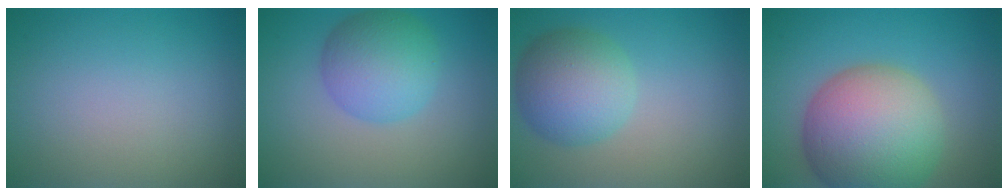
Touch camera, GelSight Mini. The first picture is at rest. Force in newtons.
{"total": 5.7, "press": 5.7, "slide": 0.0}
{"total": 6.1, "press": 6.1, "slide": 0.3}
{"total": 12.4, "press": 12.4, "slide": 0.7}